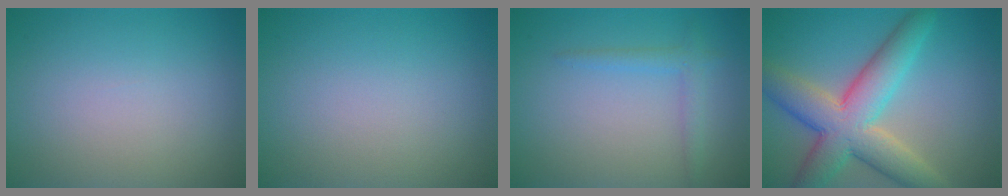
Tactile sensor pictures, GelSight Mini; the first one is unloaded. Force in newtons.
{"total": 0.0}
{"total": 1.7, "press": 1.7, "slide": 0.1}
{"total": 8.7, "press": 8.7, "slide": 0.3}